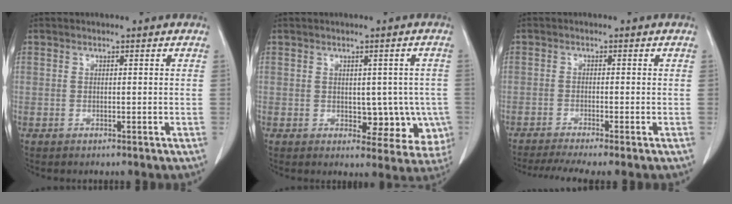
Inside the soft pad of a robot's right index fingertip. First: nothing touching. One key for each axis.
{"total": 7.6, "fx": -1.0, "fy": 4.6, "fz": 6.0, "tx": -0.047, "ty": 0.012, "tz": 0.000}
{"total": 6.8, "fx": -5.6, "fy": -0.5, "fz": 3.8, "tx": -0.056, "ty": -0.011, "tz": -0.089}